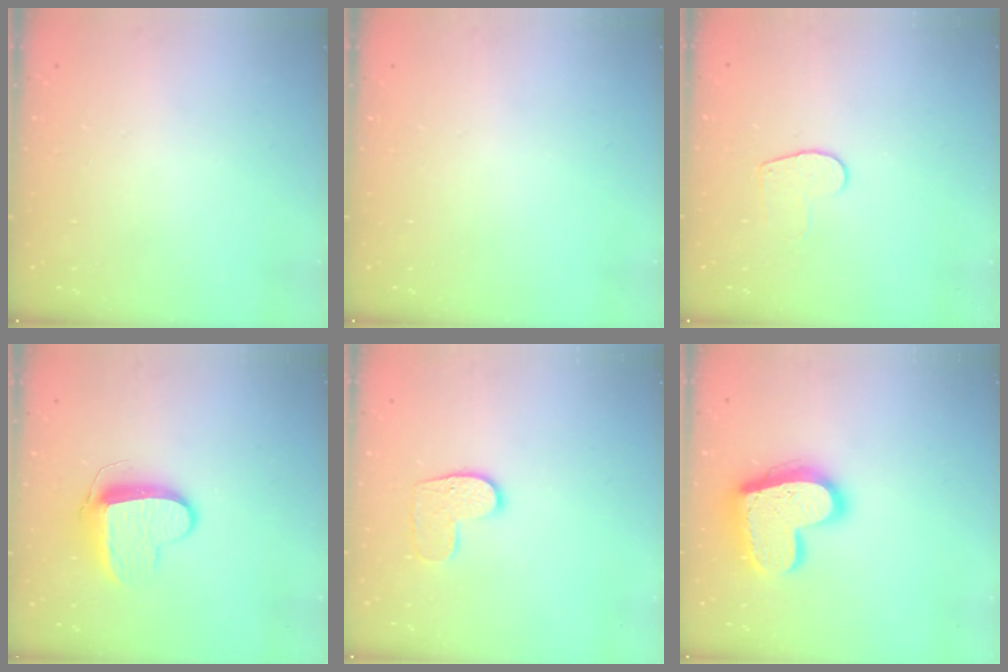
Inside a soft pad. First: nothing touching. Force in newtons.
{"total": 0.0}
{"total": 6.4, "press": 6.4, "slide": 0.6}
{"total": 10.1, "press": 10.1, "slide": 0.5}
{"total": 8.4, "press": 8.4, "slide": 0.4}
{"total": 18.2, "press": 18.2, "slide": 1.6}